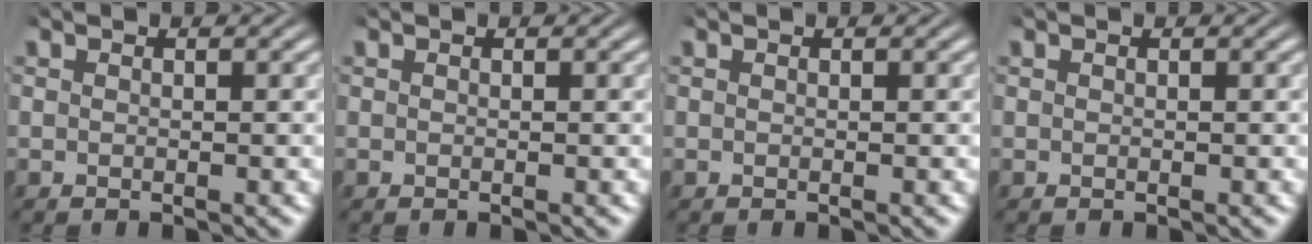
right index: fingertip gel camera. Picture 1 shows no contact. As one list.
[{"total": 0.0}, {"total": 0.0}, {"total": 0.0}]